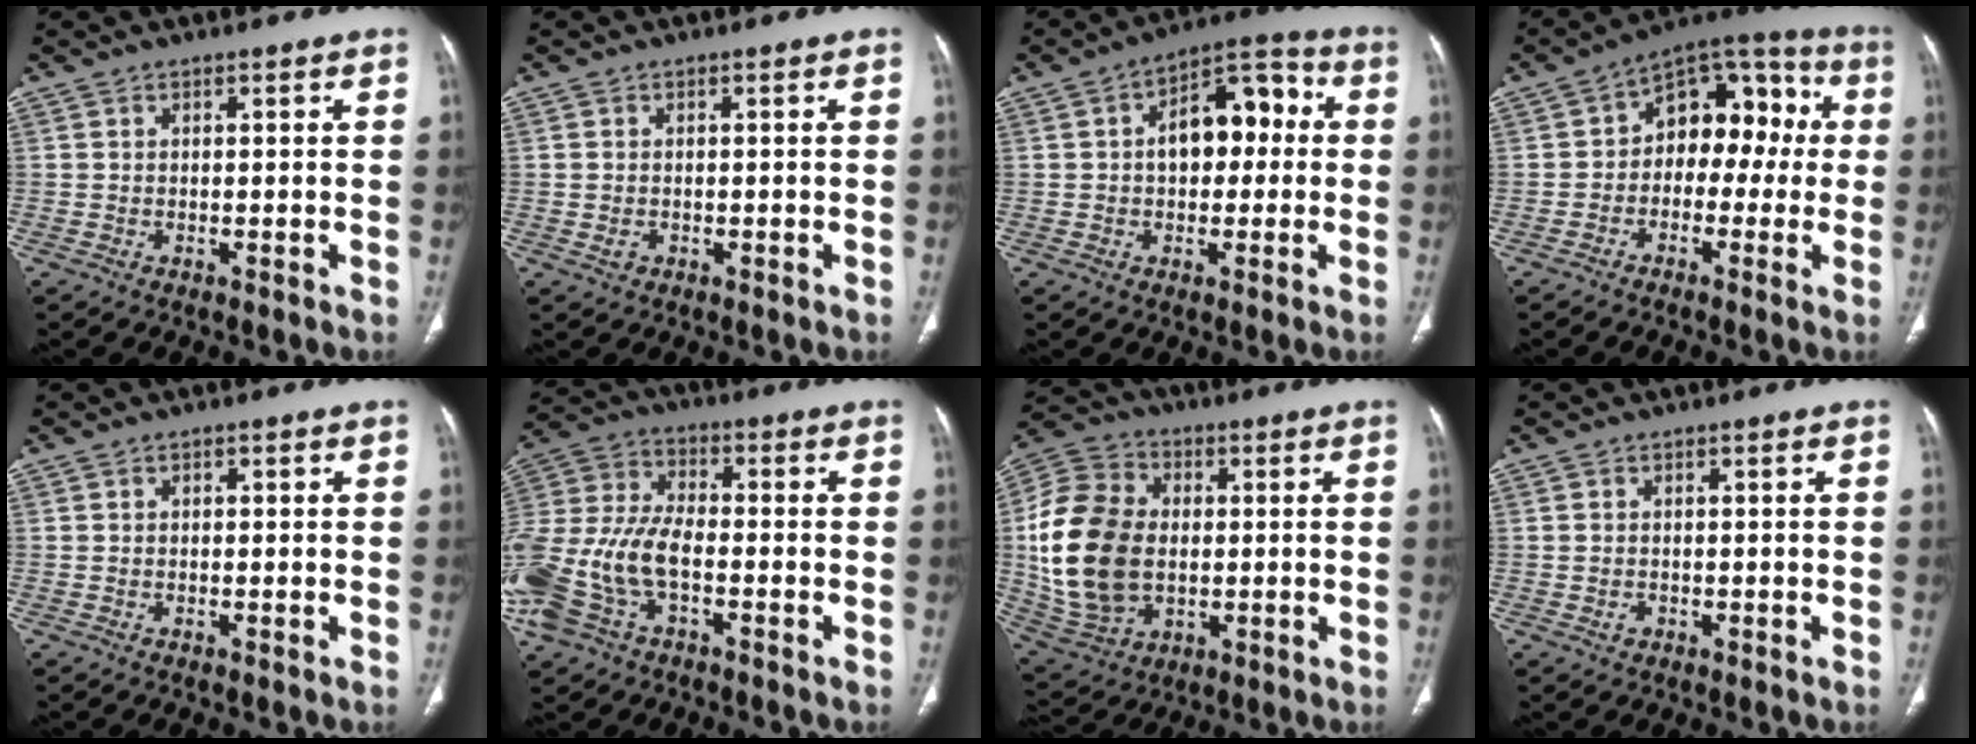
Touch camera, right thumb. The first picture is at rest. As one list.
[{"total": 1.4, "force": [-0.3, 1.2, 0.7], "torque": [-0.015, 0.004, -0.001]}, {"total": 12.2, "force": [1.0, 7.4, 9.6], "torque": [-0.110, 0.038, 0.008]}, {"total": 13.3, "force": [0.2, 8.9, 9.9], "torque": [-0.083, 0.051, -0.016]}, {"total": 0.6, "force": [0.1, 0.4, 0.5], "torque": [-0.008, 0.002, 0.001]}, {"total": 19.3, "force": [-5.6, 11.2, 14.8], "torque": [-0.351, 0.024, -0.102]}, {"total": 21.3, "force": [0.2, 15.1, 15.0], "torque": [-0.294, 0.007, 0.017]}, {"total": 1.3, "force": [-0.3, 1.1, 0.6], "torque": [-0.011, 0.006, -0.002]}]